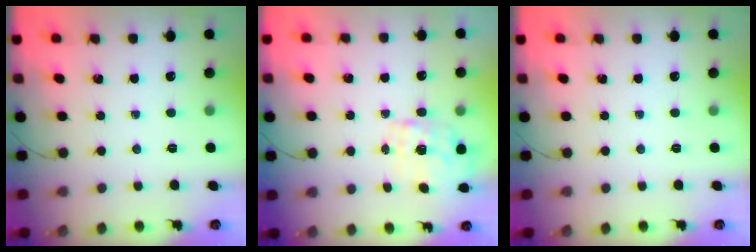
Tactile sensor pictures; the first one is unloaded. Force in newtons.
{"total": 2.2, "press": 2.2, "slide": 0.4}
{"total": 0.0}